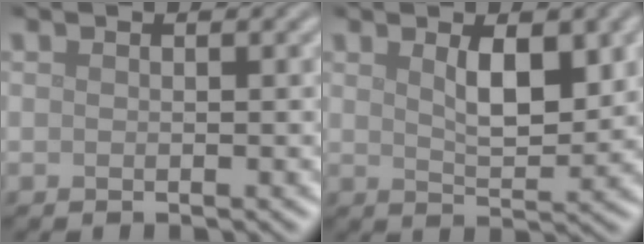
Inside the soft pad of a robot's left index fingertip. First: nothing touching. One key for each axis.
{"total": 4.1, "fx": 1.5, "fy": 1.5, "fz": 3.6, "tx": -0.063, "ty": -0.003, "tz": 0.029}